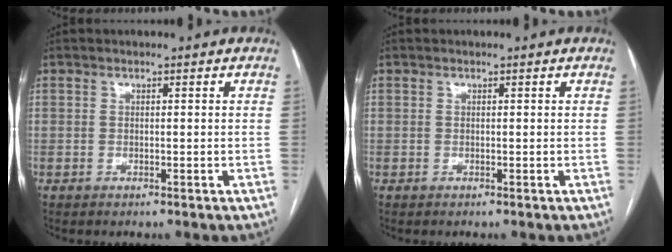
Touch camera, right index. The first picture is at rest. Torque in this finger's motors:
{"motor_torque": [0.00, 0.00, 0.00, 0.00]}